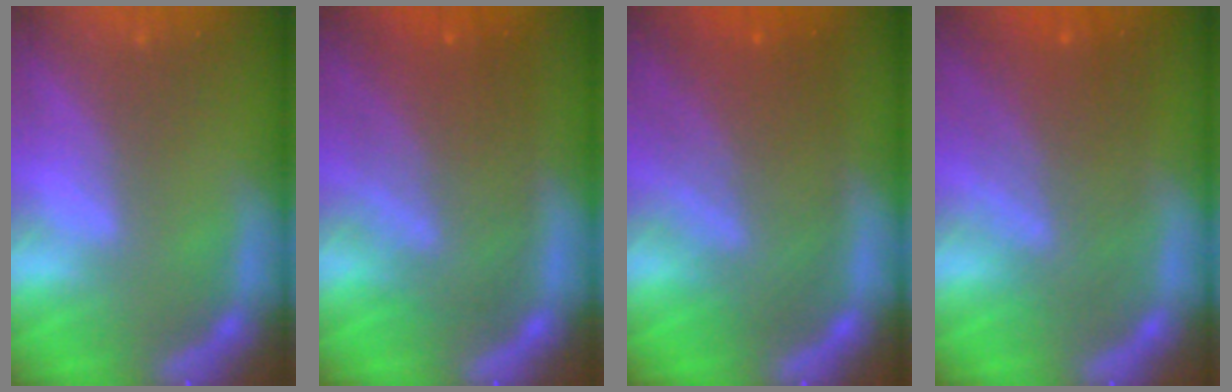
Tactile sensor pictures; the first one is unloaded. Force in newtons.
{"total": 9.1}
{"total": 9.0}
{"total": 7.0}